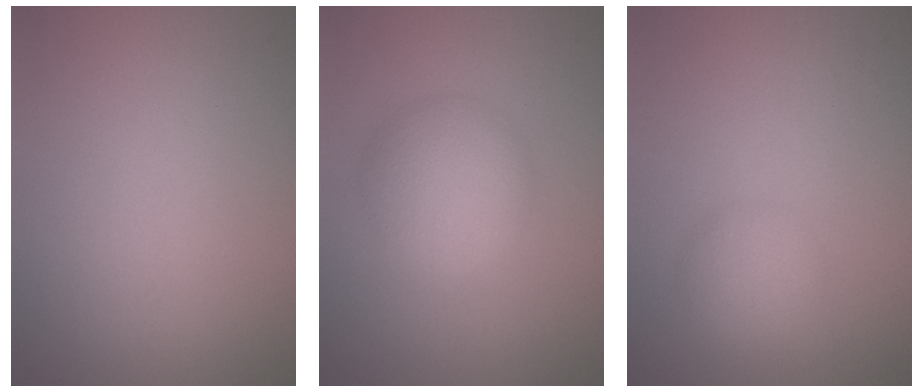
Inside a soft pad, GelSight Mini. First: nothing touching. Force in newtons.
{"total": 4.7, "press": 4.7, "slide": 0.1}
{"total": 2.5, "press": 2.5, "slide": 0.1}